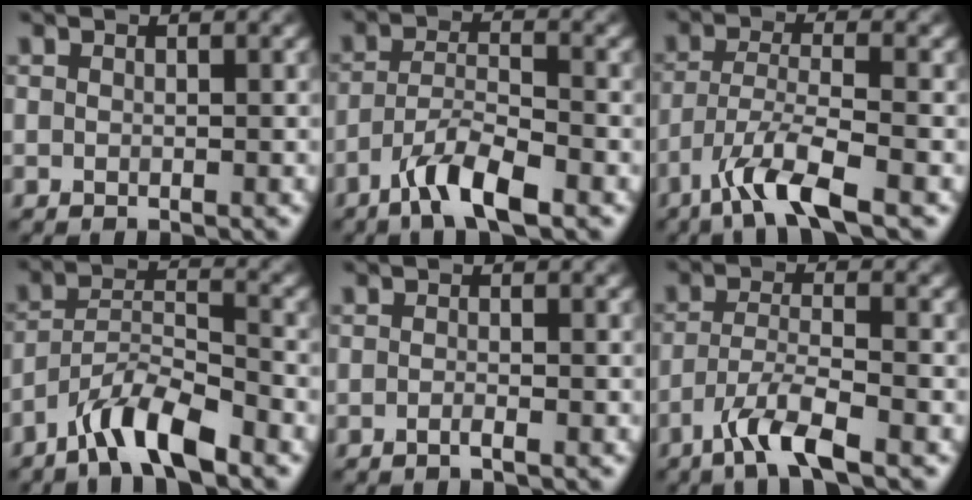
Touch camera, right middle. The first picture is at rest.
{"total": 5.1, "force": [-3.4, 1.2, 3.6], "torque": [-0.068, 0.002, -0.069]}
{"total": 5.8, "force": [-3.8, 1.0, 4.3], "torque": [-0.077, -0.001, -0.078]}
{"total": 5.8, "force": [-4.4, 1.2, 3.6], "torque": [-0.063, 0.004, -0.084]}
{"total": 0.8, "force": [-0.5, 0.2, 0.7], "torque": [-0.010, 0.000, -0.010]}
{"total": 4.8, "force": [-3.2, 0.8, 3.5], "torque": [-0.067, 0.000, -0.068]}